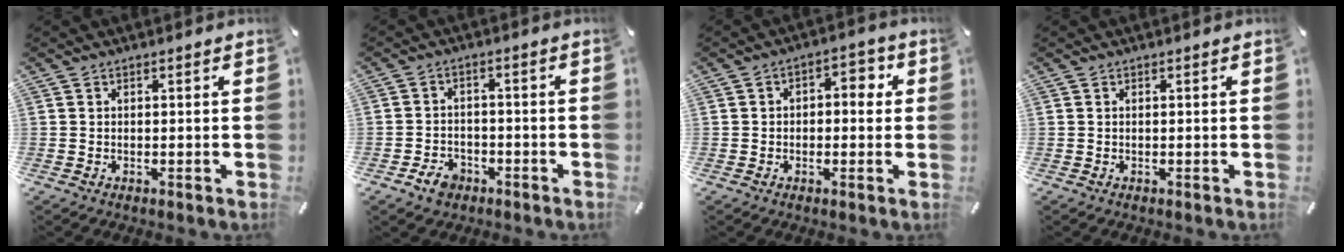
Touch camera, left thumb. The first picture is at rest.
{"total": 5.0, "force": [-3.0, 3.6, 1.8], "torque": [-0.040, 0.015, -0.057]}
{"total": 4.3, "force": [-0.8, 3.0, 3.0], "torque": [-0.033, 0.010, -0.024]}
{"total": 0.0}